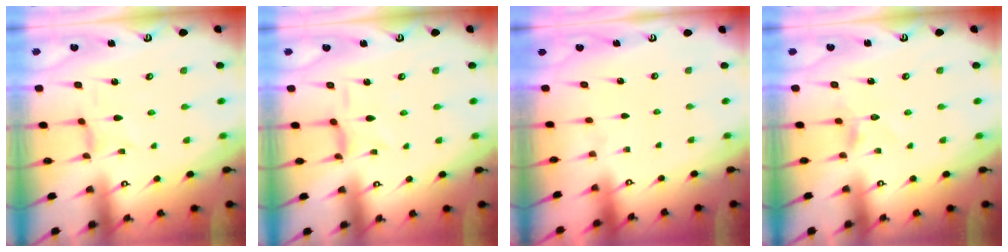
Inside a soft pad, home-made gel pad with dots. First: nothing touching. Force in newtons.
{"total": 2.3, "press": 2.3, "slide": 0.5}
{"total": 0.0}
{"total": 3.4, "press": 3.4, "slide": 0.3}